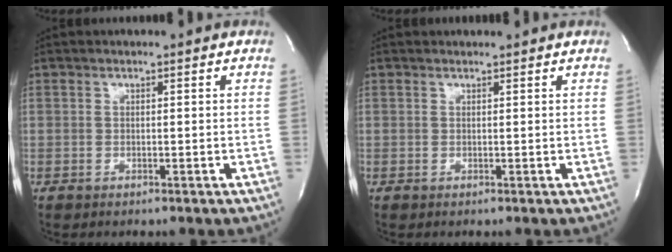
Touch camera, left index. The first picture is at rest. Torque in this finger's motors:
{"motor_torque": [0.13, -0.09, -0.02, 0.00]}